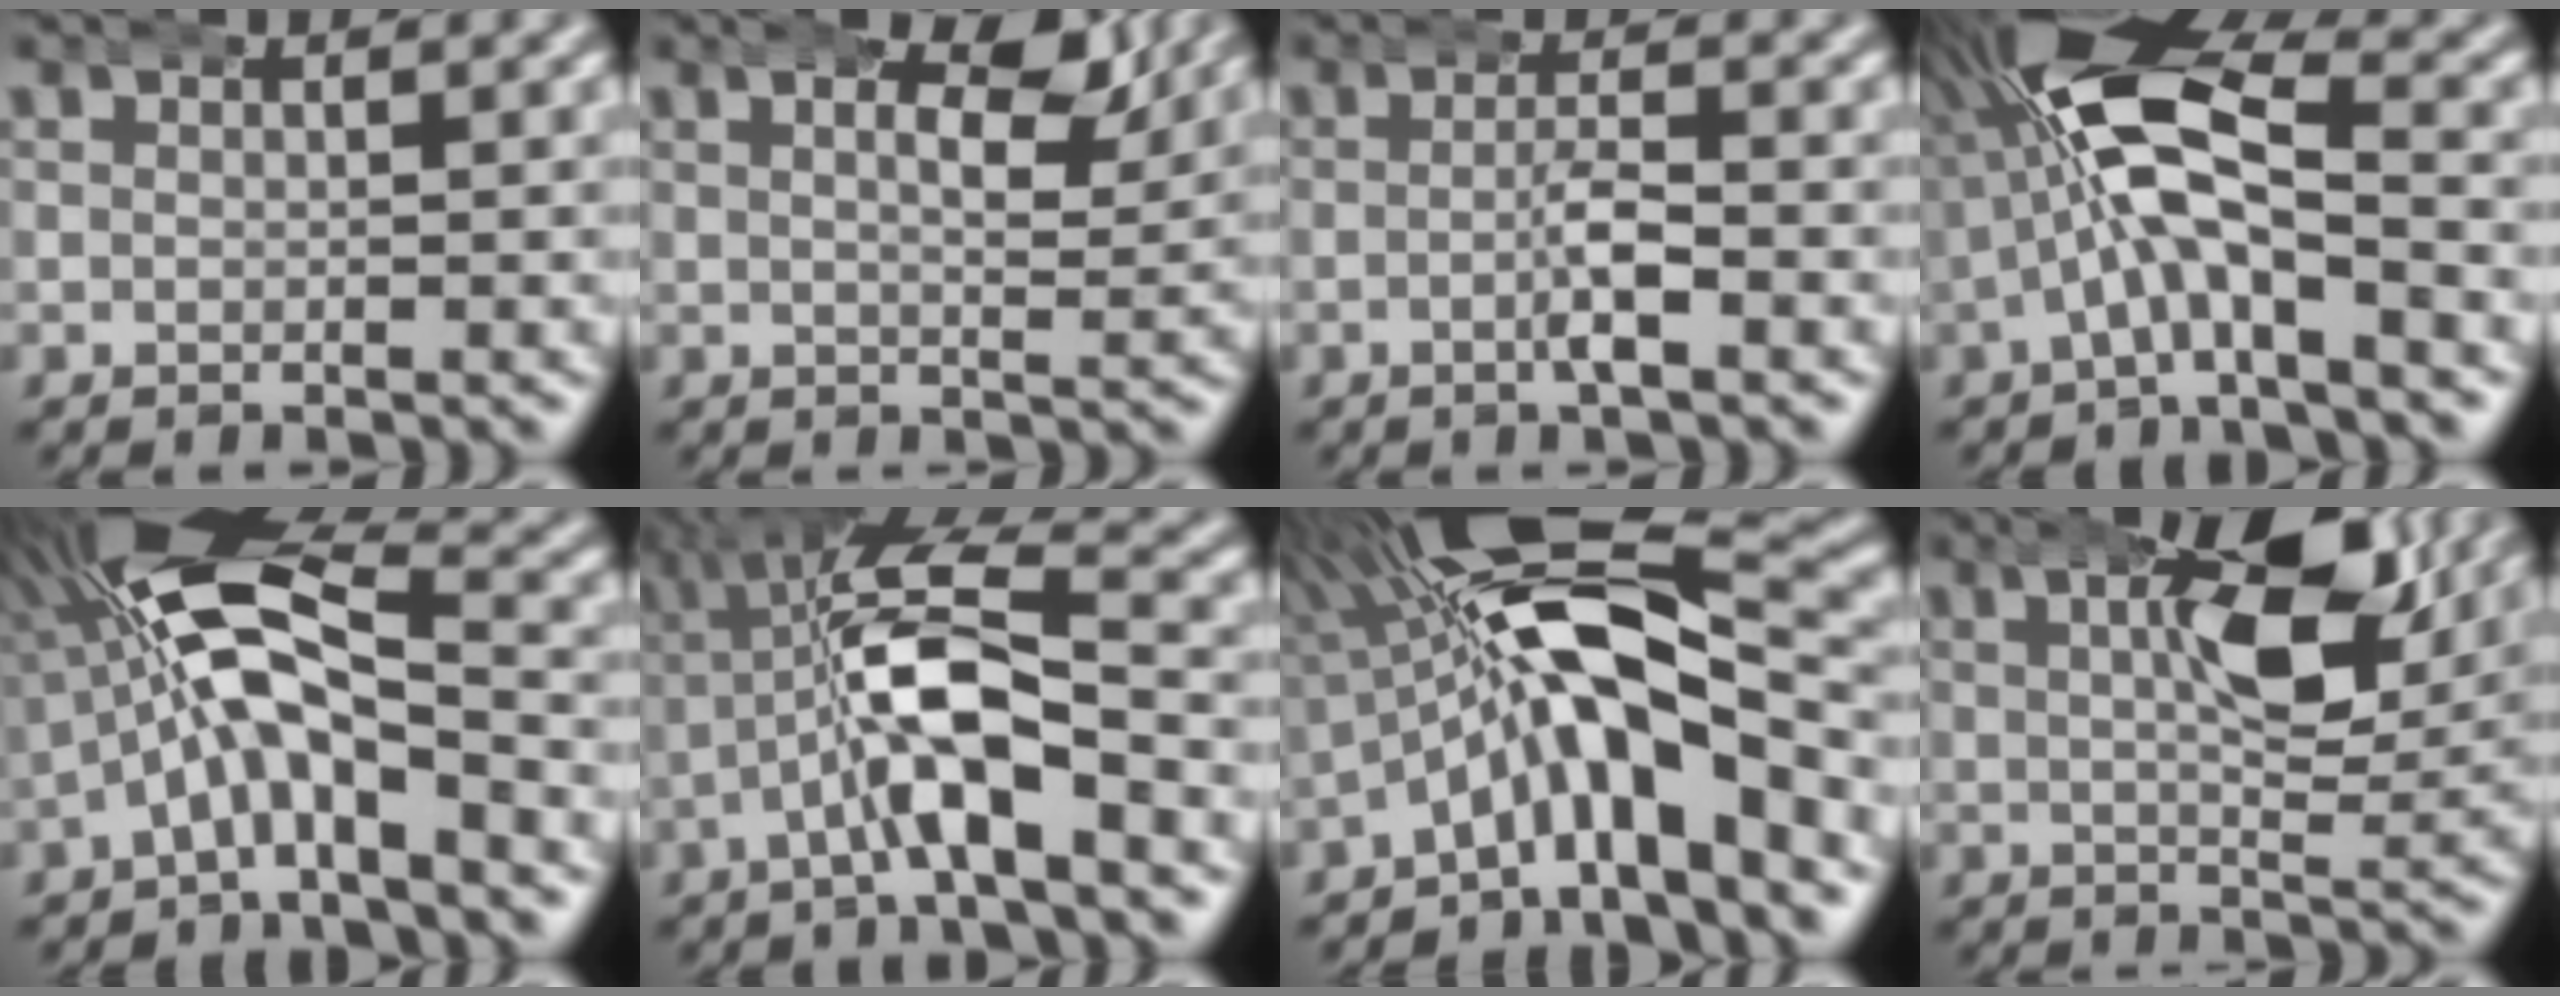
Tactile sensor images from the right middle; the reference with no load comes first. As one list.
[{"total": 5.4, "force": [3.1, 2.2, 3.9], "torque": [-0.038, 0.007, 0.032]}, {"total": 2.2, "force": [-0.8, 0.2, 2.0], "torque": [-0.035, 0.002, -0.022]}, {"total": 10.9, "force": [1.8, 5.7, 9.2], "torque": [-0.179, -0.003, 0.020]}, {"total": 9.8, "force": [1.0, 5.1, 8.4], "torque": [-0.169, -0.010, 0.010]}, {"total": 8.0, "force": [0.1, 3.3, 7.3], "torque": [-0.130, 0.002, -0.008]}, {"total": 10.5, "force": [-0.3, 4.7, 9.4], "torque": [-0.161, 0.005, -0.012]}, {"total": 8.4, "force": [4.0, 2.8, 6.8], "torque": [-0.102, 0.008, 0.054]}]